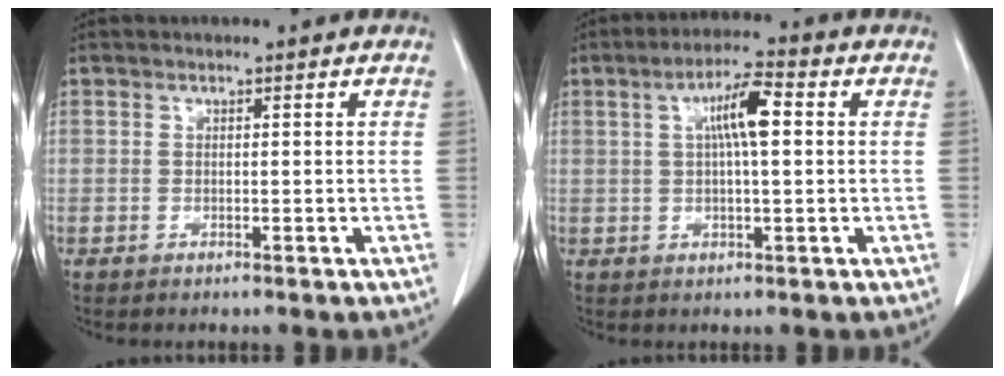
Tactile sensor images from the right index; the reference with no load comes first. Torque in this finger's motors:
{"motor_torque": [0.95, 0.04, 0.46, 0.13]}